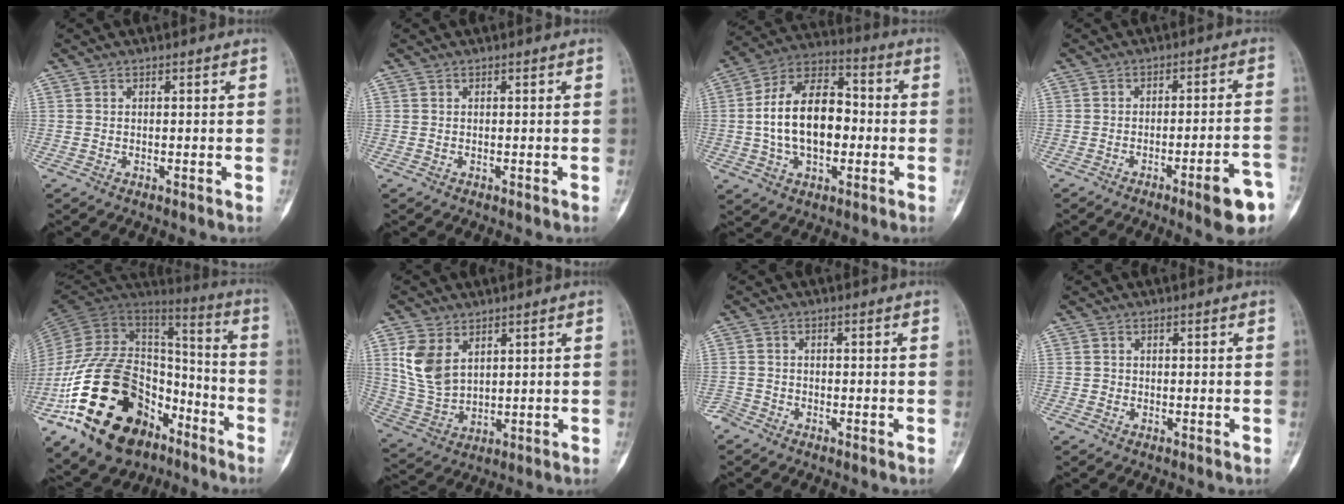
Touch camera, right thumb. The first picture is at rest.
{"total": 0.0}
{"total": 17.3, "force": [-0.9, 10.6, 13.7], "torque": [-0.216, 0.035, -0.020]}
{"total": 9.4, "force": [-5.0, 1.6, 7.8], "torque": [-0.094, 0.030, -0.063]}
{"total": 30.7, "force": [-15.3, 18.4, 19.2], "torque": [-0.389, 0.062, -0.259]}
{"total": 9.3, "force": [3.8, 6.0, 5.9], "torque": [-0.111, -0.013, 0.093]}
{"total": 2.1, "force": [-1.9, 0.9, -0.2], "torque": [0.010, 0.002, -0.043]}
{"total": 0.7, "force": [-0.2, 0.6, 0.1], "torque": [0.001, 0.004, -0.004]}